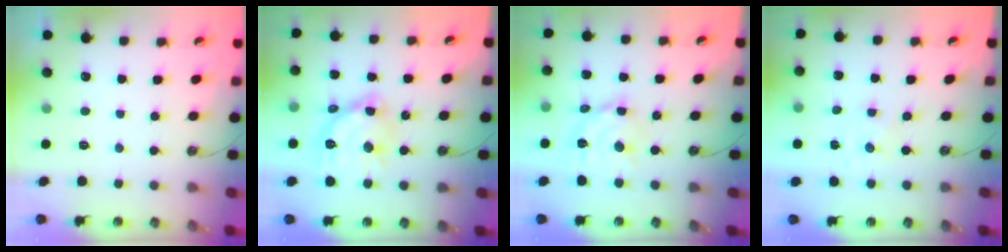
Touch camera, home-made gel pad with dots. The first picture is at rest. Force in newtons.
{"total": 13.5, "press": 13.5, "slide": 1.1}
{"total": 12.0, "press": 12.0, "slide": 1.0}
{"total": 0.0}